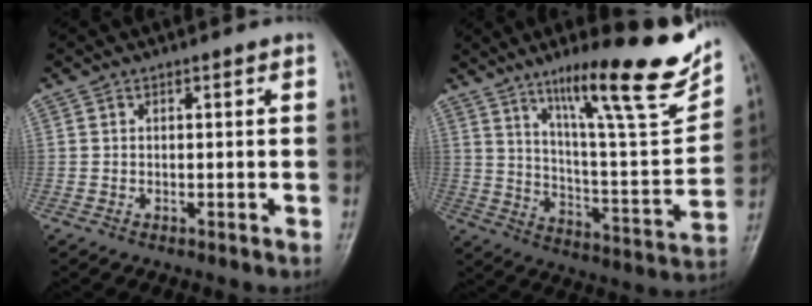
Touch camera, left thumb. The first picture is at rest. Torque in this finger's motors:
{"motor_torque": [0.60, 0.21, 1.47, -1.29, 0.23]}